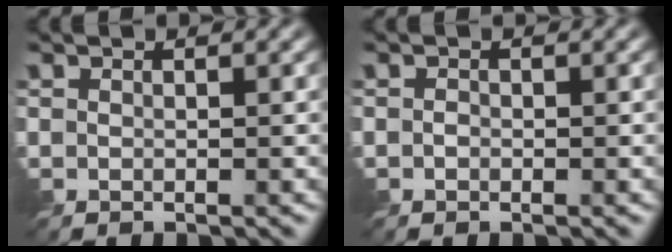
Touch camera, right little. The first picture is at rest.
{"total": 0.7, "force": [-0.3, 0.6, 0.2], "torque": [-0.002, -0.002, -0.008]}